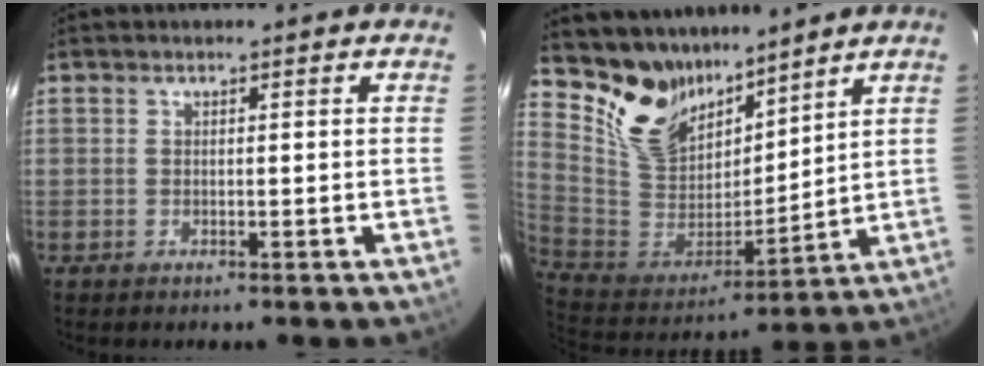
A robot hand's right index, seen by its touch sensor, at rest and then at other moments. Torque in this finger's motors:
{"motor_torque": [-0.13, 0.67, 0.14, 0.05]}